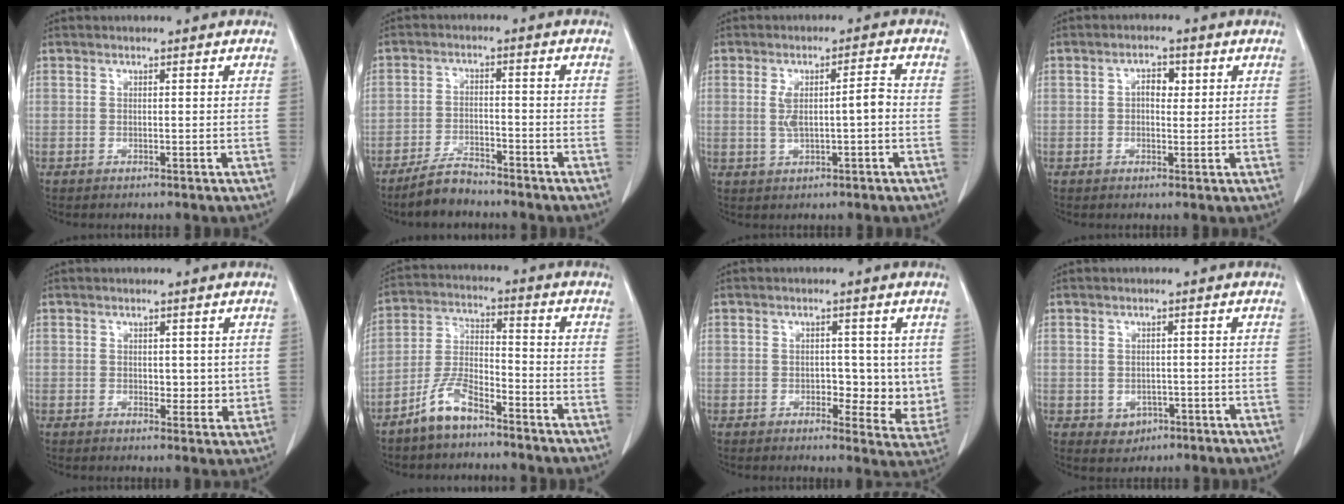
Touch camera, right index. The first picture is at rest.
{"total": 5.0, "force": [-4.5, 1.3, 1.7], "torque": [-0.036, -0.007, -0.082]}
{"total": 5.3, "force": [-0.2, 1.2, 5.2], "torque": [-0.100, 0.014, 0.002]}
{"total": 2.8, "force": [0.6, 1.6, 2.3], "torque": [-0.036, 0.010, 0.008]}
{"total": 3.2, "force": [0.6, 2.0, 2.5], "torque": [-0.025, -0.008, 0.010]}
{"total": 7.2, "force": [-5.4, 2.2, 4.2], "torque": [-0.098, -0.001, -0.109]}
{"total": 7.3, "force": [0.2, 3.9, 6.1], "torque": [-0.057, -0.010, 0.006]}
{"total": 2.6, "force": [-1.0, 2.2, 1.0], "torque": [-0.009, 0.004, -0.002]}